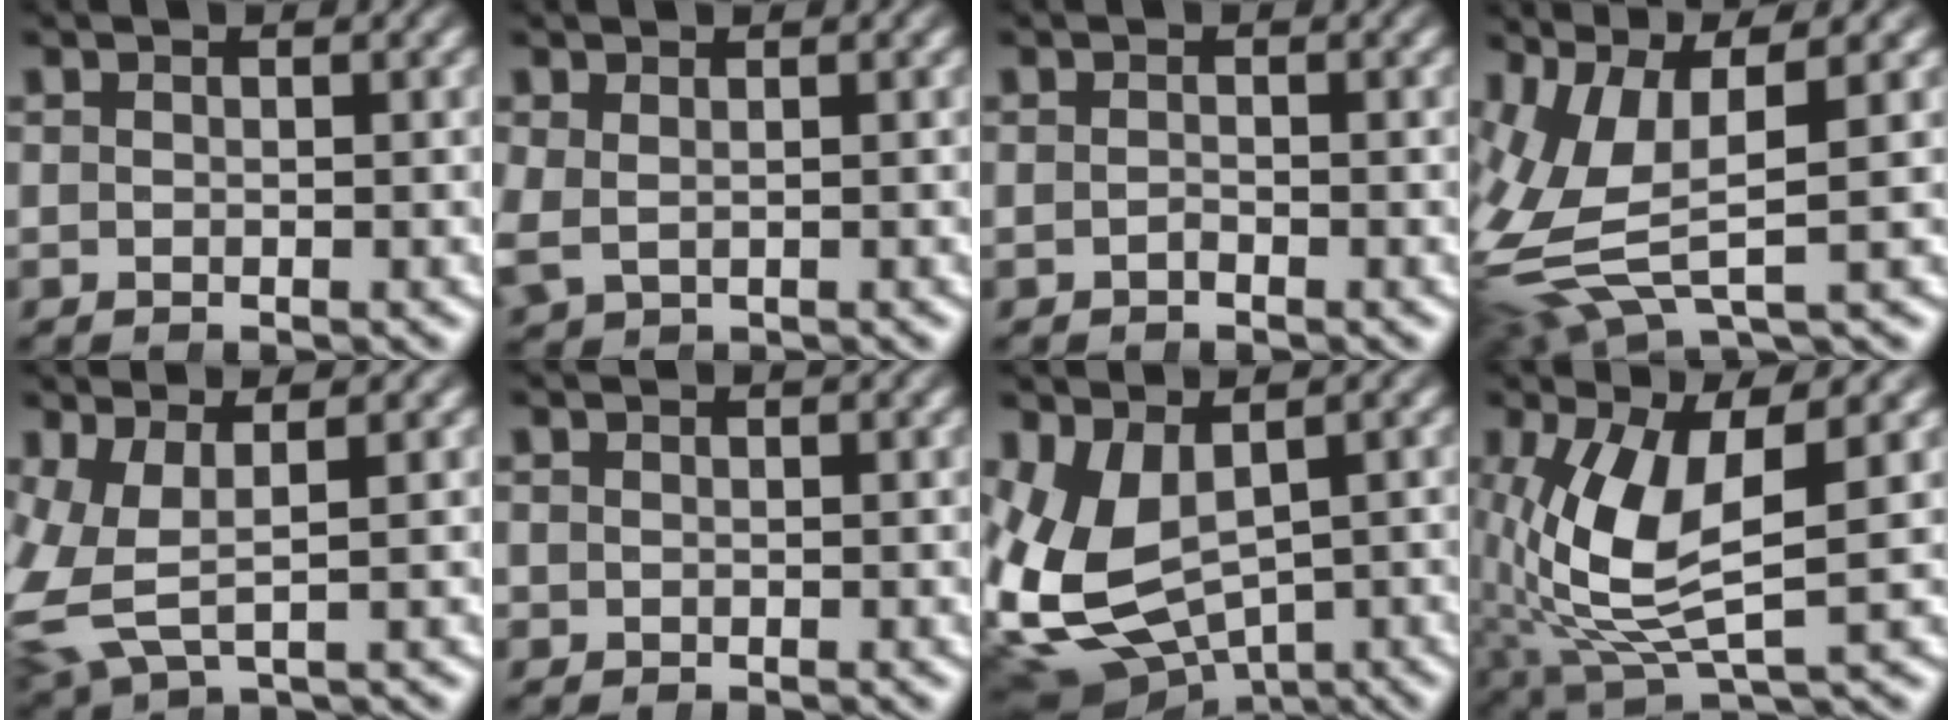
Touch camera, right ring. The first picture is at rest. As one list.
[{"total": 1.4, "force": [0.5, 1.1, 0.7], "torque": [-0.033, -0.018, 0.022]}, {"total": 0.6, "force": [-0.6, 0.0, -0.1], "torque": [-0.003, -0.001, -0.013]}, {"total": 8.9, "force": [0.3, 5.9, 6.7], "torque": [-0.167, -0.030, 0.019]}, {"total": 5.8, "force": [0.2, 4.4, 3.9], "torque": [-0.111, -0.024, 0.011]}, {"total": 0.7, "force": [0.1, 0.7, -0.1], "torque": [-0.003, 0.001, 0.001]}, {"total": 12.4, "force": [-1.6, 10.3, 6.7], "torque": [-0.196, -0.062, -0.004]}, {"total": 8.7, "force": [-0.1, 4.2, 7.6], "torque": [-0.162, -0.025, 0.020]}]